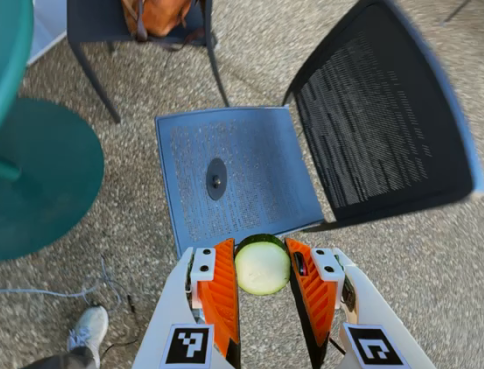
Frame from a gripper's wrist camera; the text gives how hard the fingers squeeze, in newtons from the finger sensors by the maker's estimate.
{"total": 11.6, "left": 11.4, "right": 11.9}